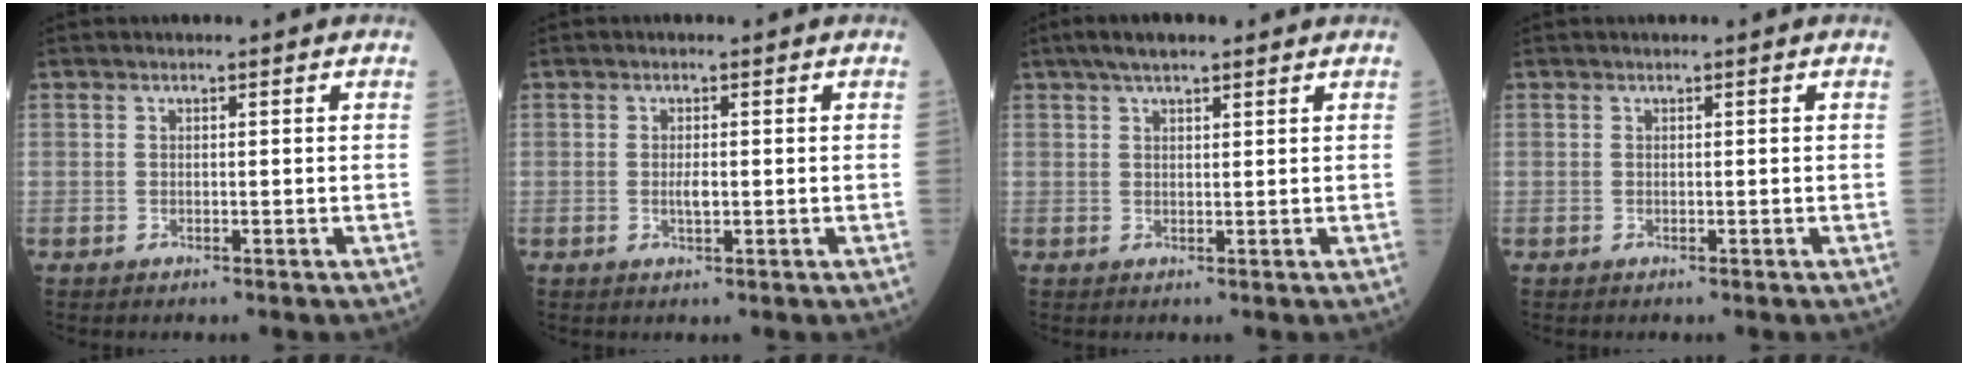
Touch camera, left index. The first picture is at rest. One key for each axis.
{"total": 1.6, "fx": -0.2, "fy": 0.5, "fz": 1.5, "tx": -0.032, "ty": -0.001, "tz": -0.002}
{"total": 5.3, "fx": 3.9, "fy": 1.2, "fz": 3.4, "tx": -0.061, "ty": 0.028, "tz": 0.065}
{"total": 0.0}